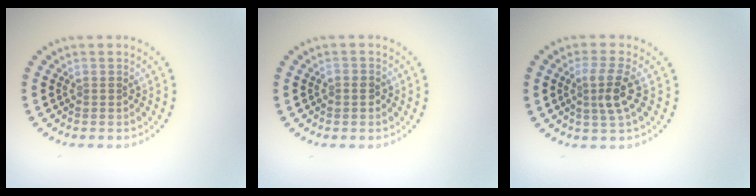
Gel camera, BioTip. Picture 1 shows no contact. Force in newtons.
{"total": 0.6, "press": 0.6, "slide": 0.2}
{"total": 2.7, "press": 2.4, "slide": 1.3}